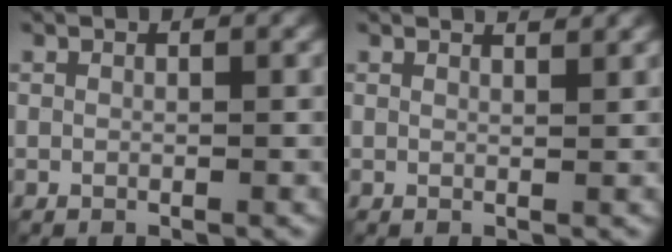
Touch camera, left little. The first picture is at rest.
{"total": 1.4, "force": [1.3, 0.2, 0.4], "torque": [-0.005, -0.002, 0.012]}